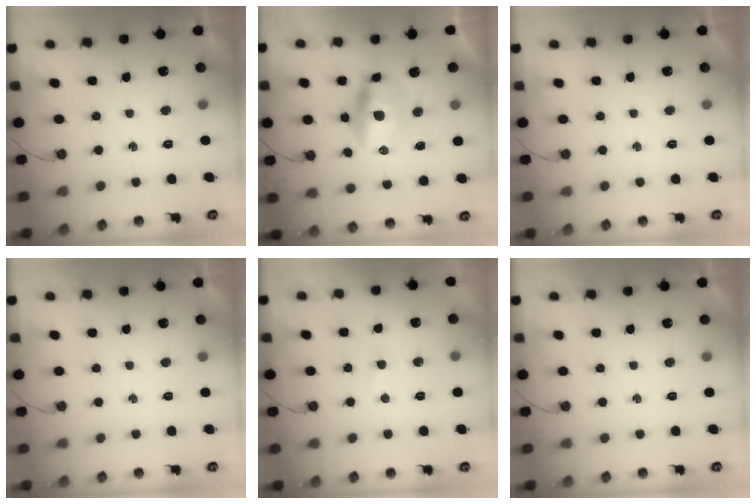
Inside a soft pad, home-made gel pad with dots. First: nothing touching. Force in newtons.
{"total": 9.9, "press": 9.9, "slide": 0.7}
{"total": 0.0}
{"total": 0.0}
{"total": 1.4, "press": 1.4, "slide": 0.3}
{"total": 0.0}